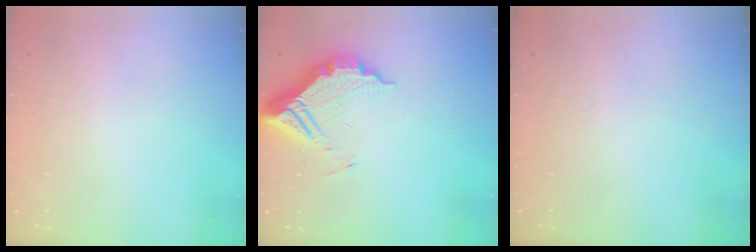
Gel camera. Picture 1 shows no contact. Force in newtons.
{"total": 12.0, "press": 12.0, "slide": 1.1}
{"total": 0.0}